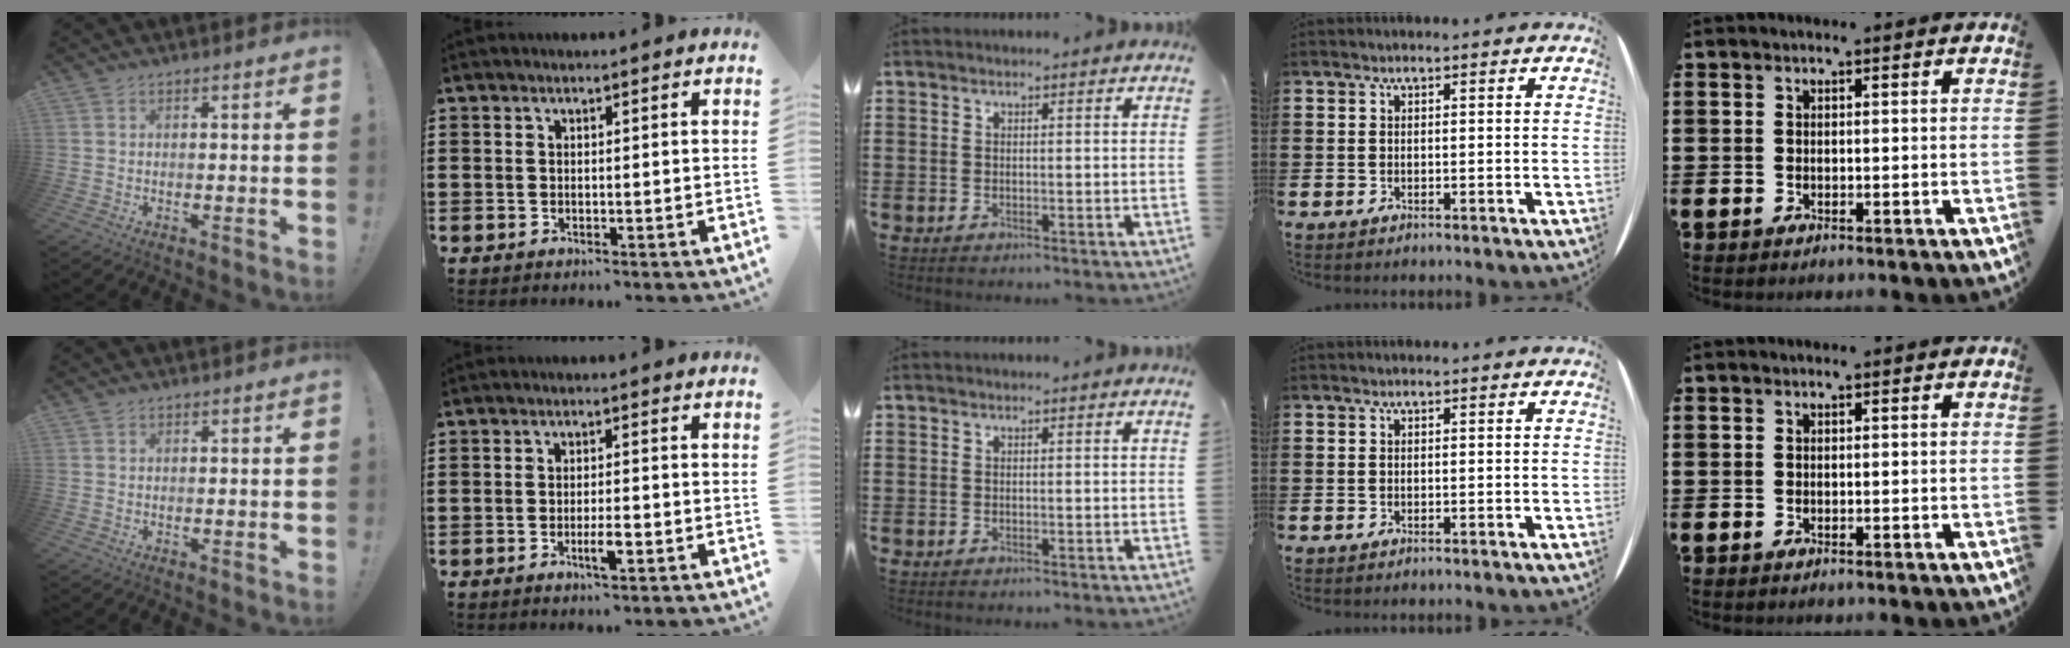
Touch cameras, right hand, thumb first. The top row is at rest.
{"index": {"total": 3.0, "force": [-1.2, 0.7, 2.7], "torque": [-0.053, 0.000, -0.024]}}